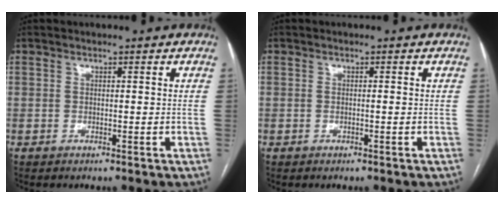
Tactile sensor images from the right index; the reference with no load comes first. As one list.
[{"total": 0.5, "force": [0.0, 0.0, 0.5], "torque": [-0.011, 0.002, 0.003]}]